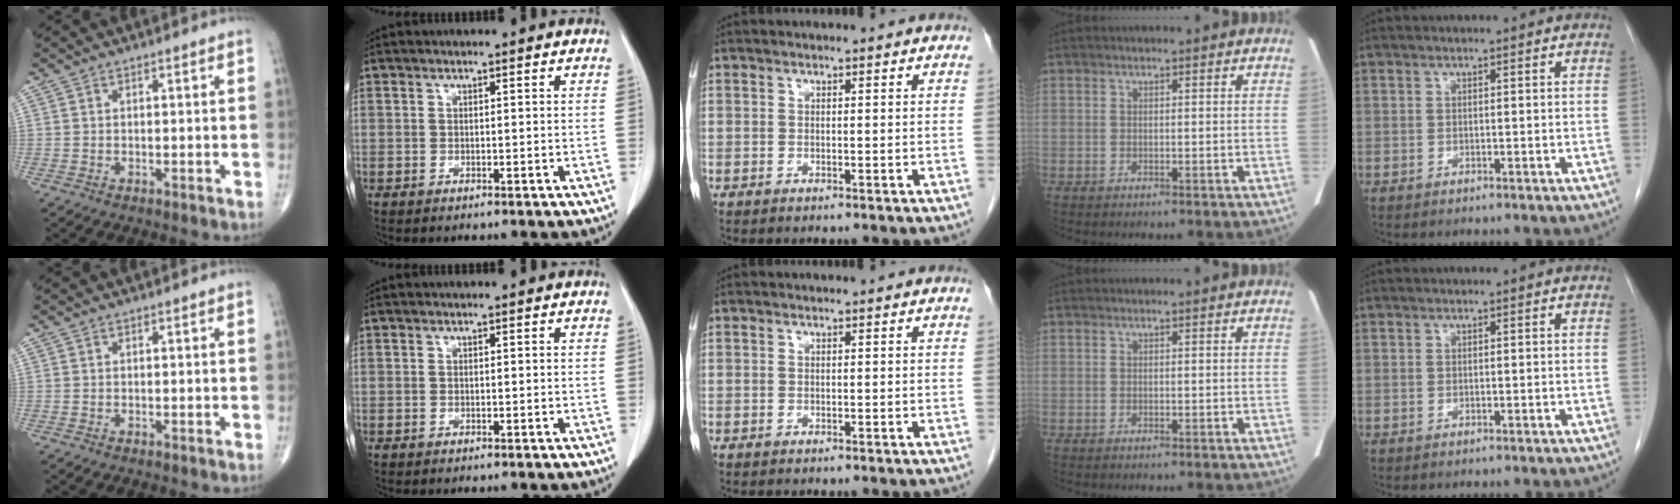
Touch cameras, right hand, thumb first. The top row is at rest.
{}